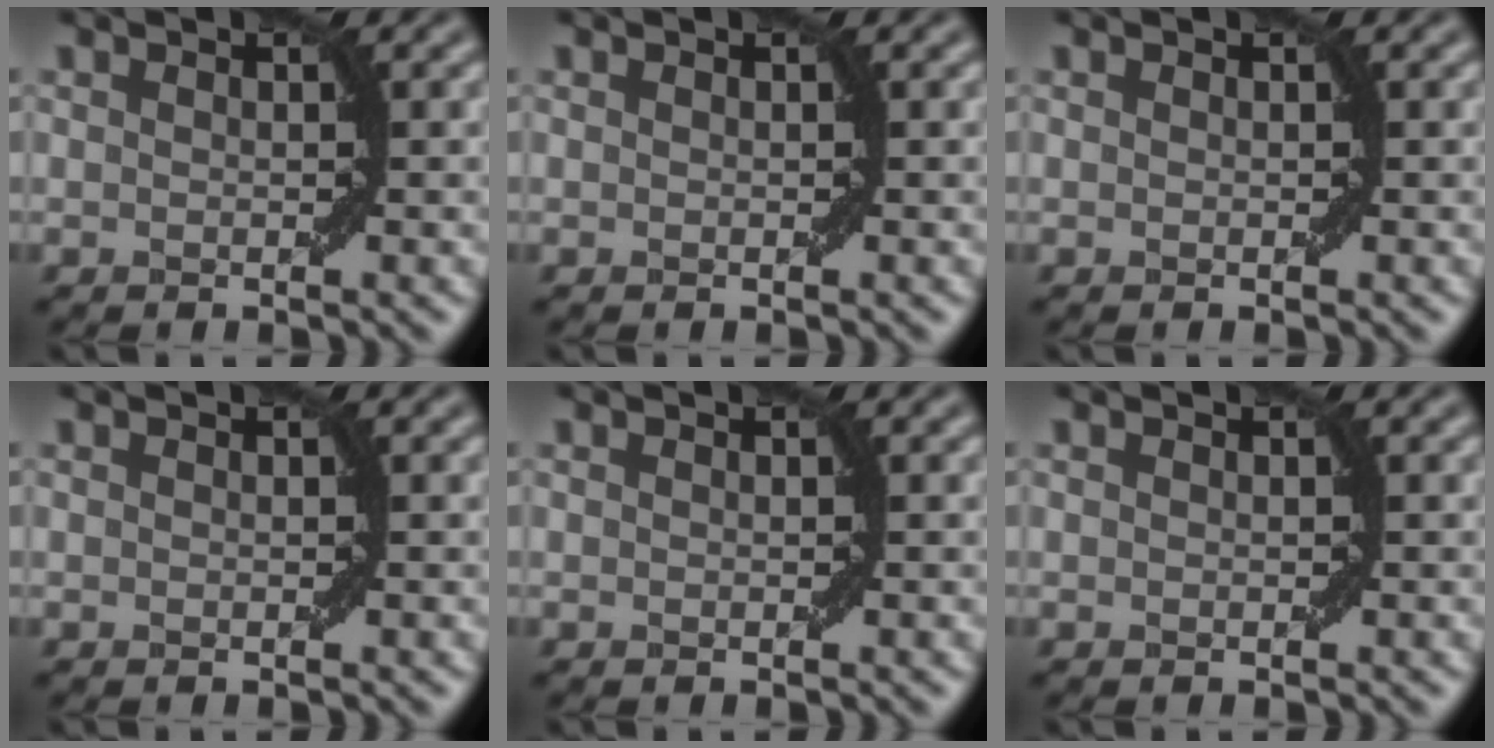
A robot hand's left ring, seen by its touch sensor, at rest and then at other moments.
{"total": 0.0}
{"total": 0.0}
{"total": 0.0}
{"total": 0.0}
{"total": 0.0}